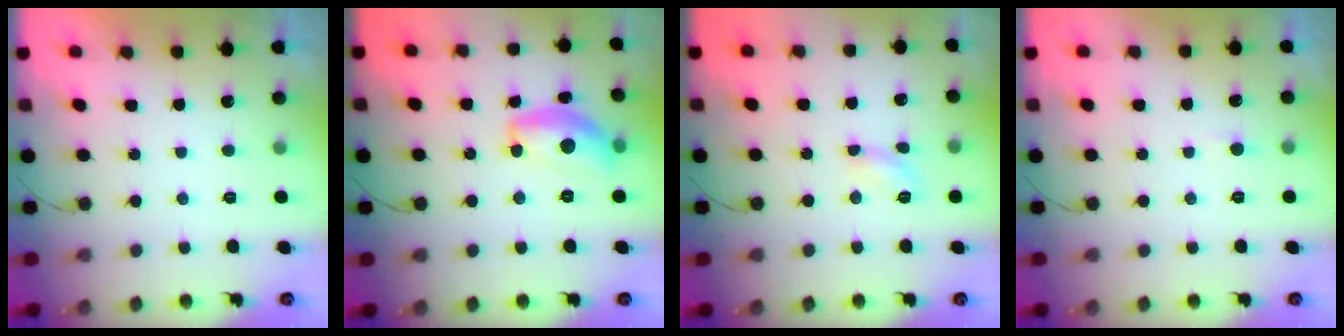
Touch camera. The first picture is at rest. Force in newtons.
{"total": 14.0, "press": 14.0, "slide": 0.7}
{"total": 5.0, "press": 5.0, "slide": 0.5}
{"total": 1.6, "press": 1.6, "slide": 0.1}